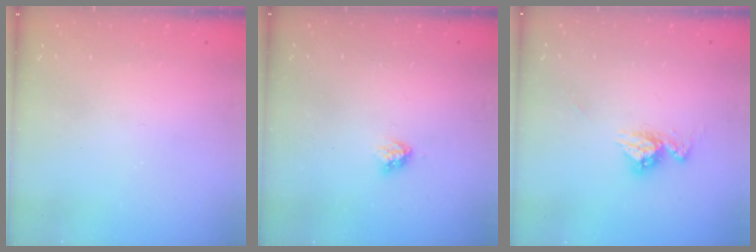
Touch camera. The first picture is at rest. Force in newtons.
{"total": 3.1, "press": 3.1, "slide": 0.3}
{"total": 8.7, "press": 8.6, "slide": 0.7}